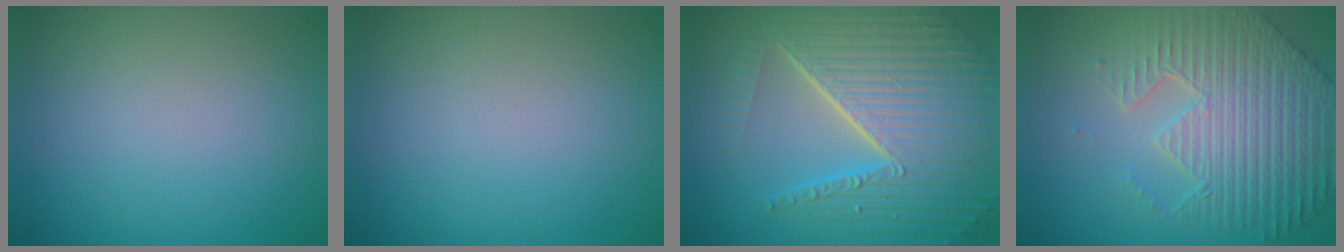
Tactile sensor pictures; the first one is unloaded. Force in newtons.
{"total": 0.0}
{"total": 10.2, "press": 6.5, "slide": 7.8}
{"total": 8.1, "press": 6.0, "slide": 5.5}